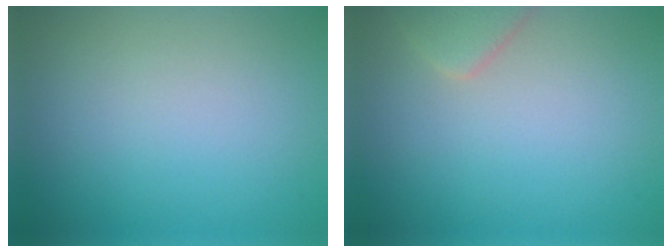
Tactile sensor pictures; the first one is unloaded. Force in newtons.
{"total": 2.1, "press": 2.1, "slide": 0.2}